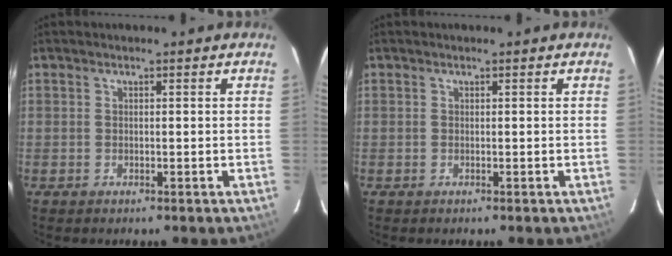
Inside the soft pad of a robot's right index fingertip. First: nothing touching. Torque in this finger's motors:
{"motor_torque": [0.06, 0.06, -0.01, 0.01]}